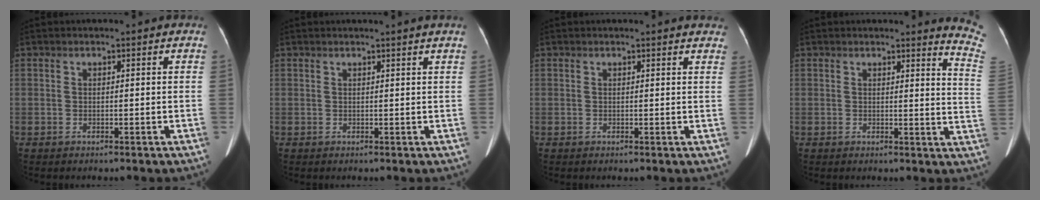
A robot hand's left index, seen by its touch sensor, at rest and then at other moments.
{"total": 1.4, "force": [1.2, -0.4, 0.6], "torque": [-0.015, -0.004, 0.021]}
{"total": 5.1, "force": [4.9, 0.9, 1.1], "torque": [-0.001, -0.008, 0.027]}
{"total": 7.3, "force": [7.1, -0.7, 1.0], "torque": [-0.007, -0.092, 0.047]}